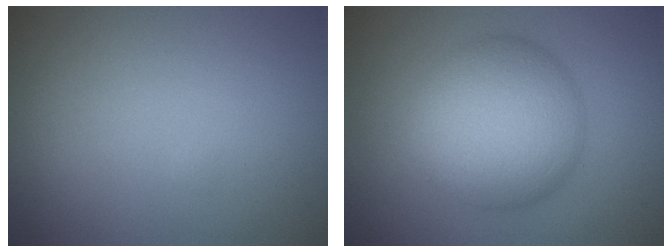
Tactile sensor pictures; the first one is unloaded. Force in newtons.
{"total": 9.2, "press": 9.2, "slide": 0.4}